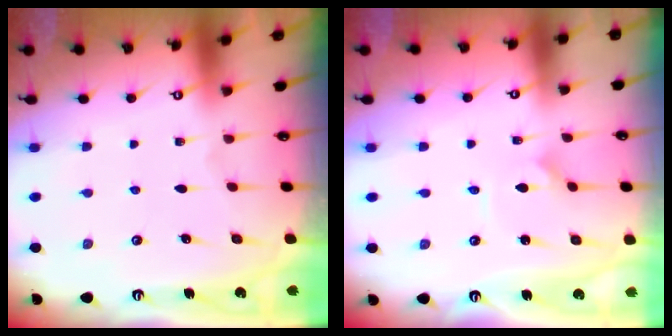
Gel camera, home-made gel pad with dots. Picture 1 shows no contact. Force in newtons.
{"total": 1.6, "press": 1.6, "slide": 0.1}